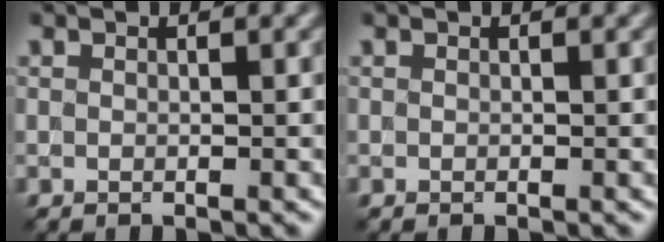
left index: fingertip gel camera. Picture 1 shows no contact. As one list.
[{"total": 0.0}]